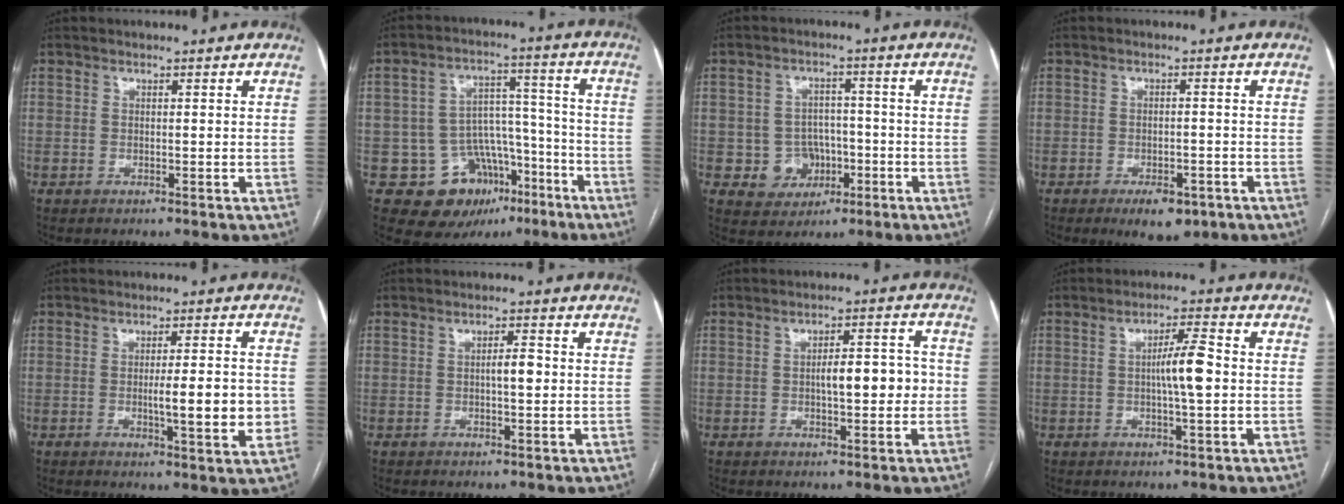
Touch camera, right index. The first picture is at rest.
{"total": 12.4, "force": [-6.4, 9.7, 4.4], "torque": [-0.050, 0.057, -0.082]}
{"total": 5.9, "force": [-1.5, 5.5, 1.5], "torque": [-0.017, 0.015, -0.013]}
{"total": 5.5, "force": [-3.3, 2.5, 3.7], "torque": [-0.051, -0.001, -0.039]}
{"total": 8.0, "force": [-1.0, 1.1, 7.9], "torque": [-0.113, -0.006, -0.014]}
{"total": 2.6, "force": [-0.1, 0.6, 2.6], "torque": [-0.042, 0.003, -0.001]}
{"total": 6.7, "force": [-0.5, 2.1, 6.3], "torque": [-0.095, 0.023, -0.004]}
{"total": 5.8, "force": [-0.1, 0.4, 5.8], "torque": [-0.101, 0.007, -0.004]}